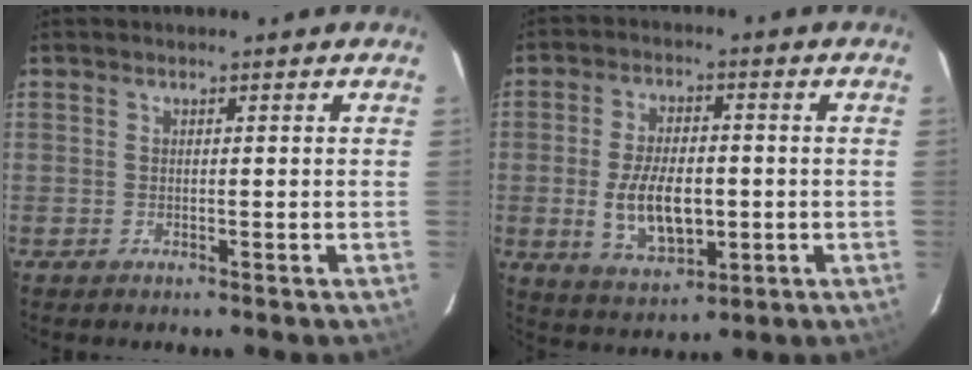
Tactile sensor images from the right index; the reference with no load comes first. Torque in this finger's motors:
{"motor_torque": [0.36, -0.12, 0.53, 0.15]}